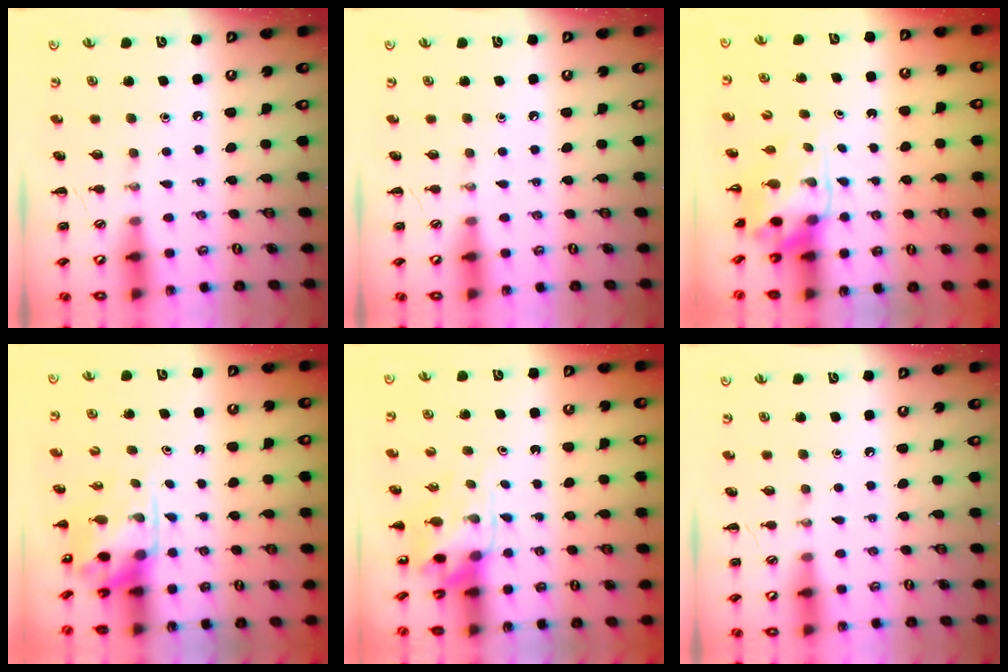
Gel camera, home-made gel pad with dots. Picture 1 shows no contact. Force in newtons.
{"total": 0.0}
{"total": 3.5, "press": 3.4, "slide": 0.8}
{"total": 3.5, "press": 3.4, "slide": 0.6}
{"total": 4.3, "press": 4.2, "slide": 0.8}
{"total": 0.0}